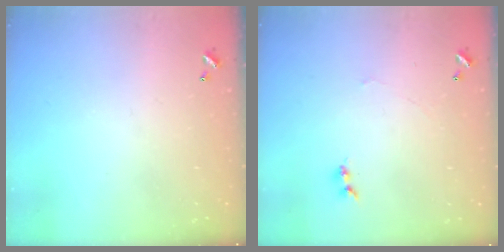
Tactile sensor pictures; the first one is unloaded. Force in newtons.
{"total": 1.2, "press": 1.1, "slide": 0.3}